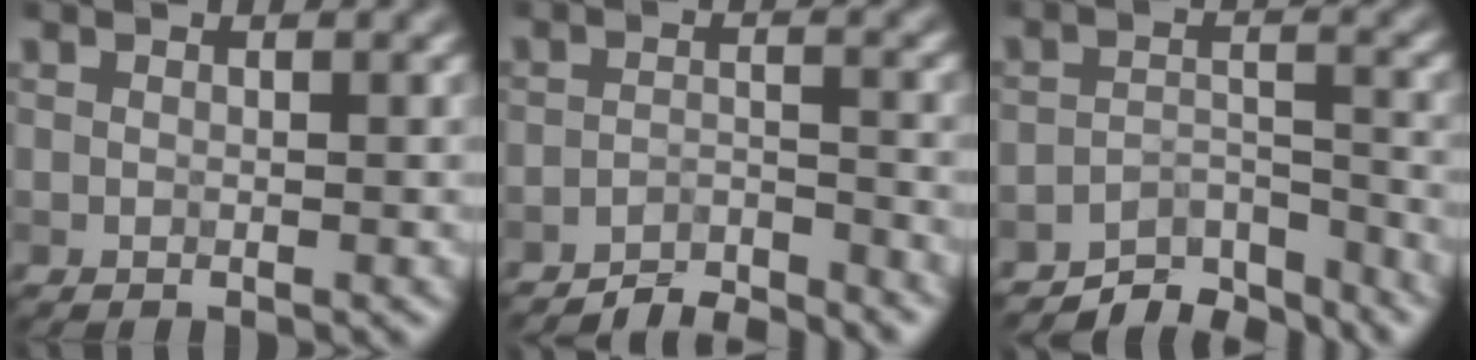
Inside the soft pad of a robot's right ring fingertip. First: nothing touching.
{"total": 3.8, "force": [-3.6, 0.4, 1.0], "torque": [-0.008, 0.005, -0.069]}
{"total": 5.3, "force": [-4.9, 1.3, 1.3], "torque": [-0.012, 0.000, -0.084]}